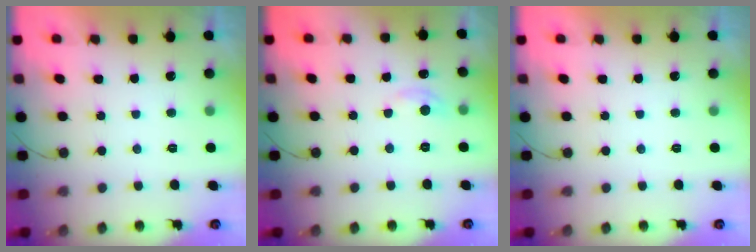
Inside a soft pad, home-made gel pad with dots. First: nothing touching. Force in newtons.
{"total": 4.3, "press": 4.3, "slide": 0.6}
{"total": 0.0}